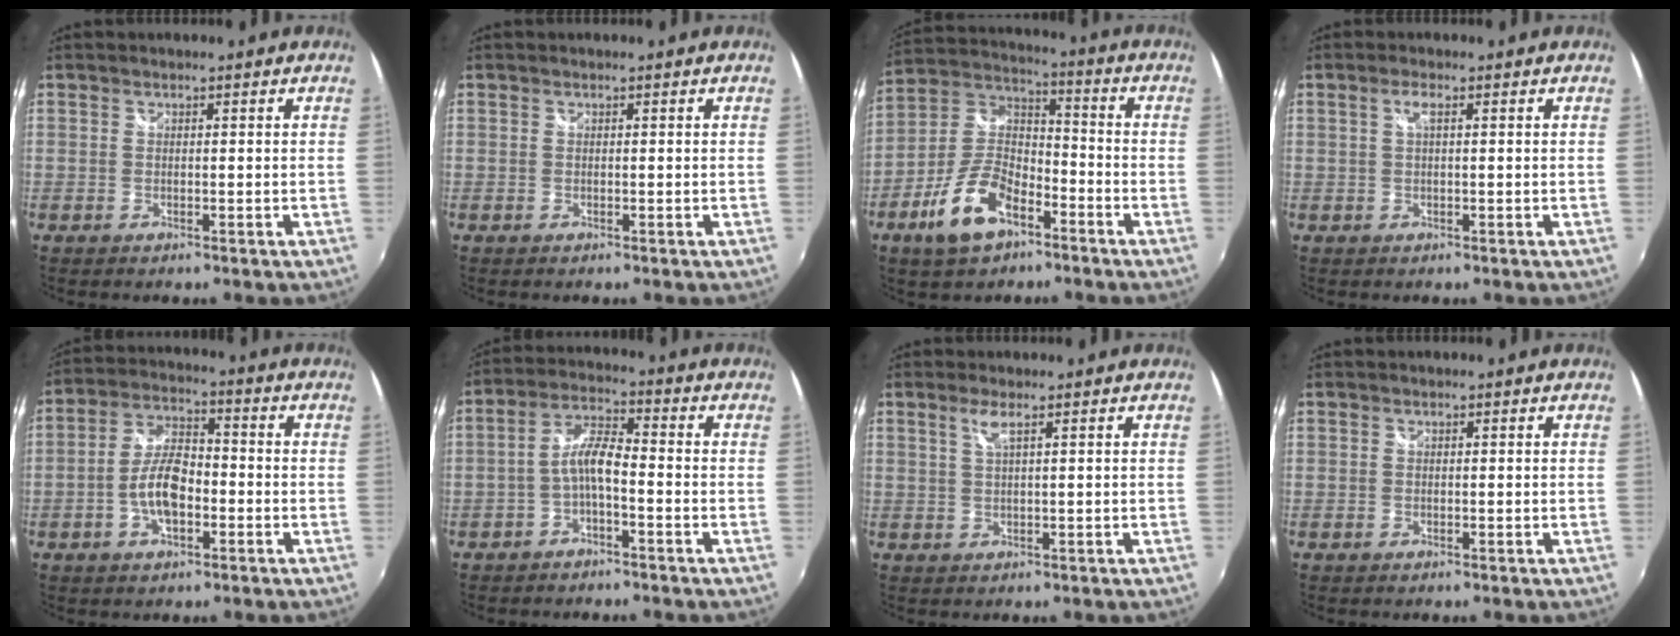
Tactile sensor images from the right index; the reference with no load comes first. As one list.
[{"total": 0.0}, {"total": 13.5, "force": [-7.2, 6.9, 9.0], "torque": [-0.190, 0.012, -0.130]}, {"total": 1.6, "force": [0.4, 0.1, 1.6], "torque": [-0.028, 0.003, 0.005]}, {"total": 8.8, "force": [-2.7, 4.2, 7.2], "torque": [-0.146, 0.011, -0.048]}, {"total": 5.7, "force": [-2.3, 1.4, 5.0], "torque": [-0.108, 0.015, -0.042]}, {"total": 2.1, "force": [1.1, -0.2, 1.8], "torque": [-0.034, -0.001, 0.022]}, {"total": 0.0}]